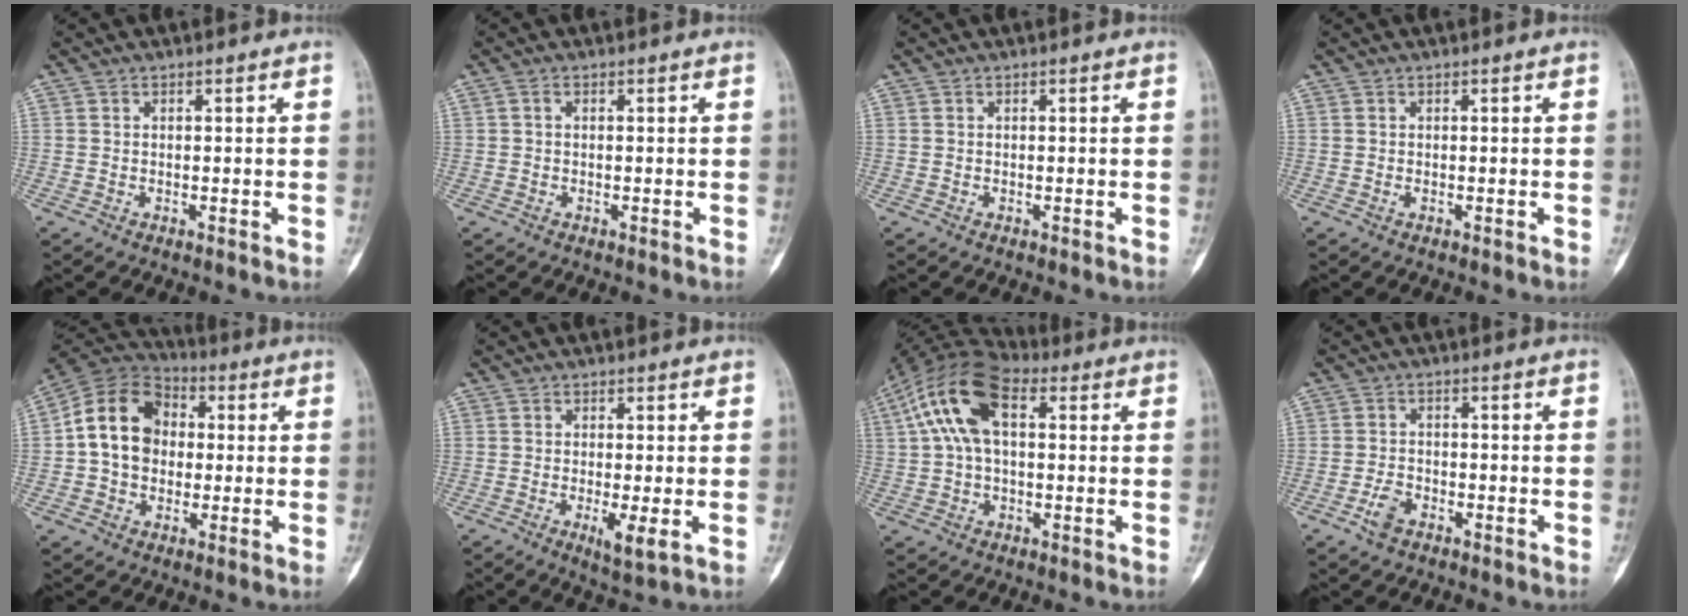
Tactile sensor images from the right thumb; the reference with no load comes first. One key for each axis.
{"total": 0.6, "fx": 0.1, "fy": 0.4, "fz": 0.5, "tx": -0.011, "ty": 0.003, "tz": 0.001}
{"total": 0.0}
{"total": 0.0}
{"total": 13.9, "fx": 0.6, "fy": 11.0, "fz": 8.5, "tx": -0.130, "ty": 0.029, "tz": 0.001}
{"total": 3.8, "fx": -0.8, "fy": 0.6, "fz": 3.7, "tx": -0.071, "ty": -0.014, "tz": -0.013}
{"total": 13.7, "fx": 3.5, "fy": 7.6, "fz": 10.8, "tx": -0.214, "ty": 0.035, "tz": 0.059}
{"total": 3.4, "fx": -1.9, "fy": 2.0, "fz": 2.0, "tx": -0.038, "ty": 0.010, "tz": -0.034}